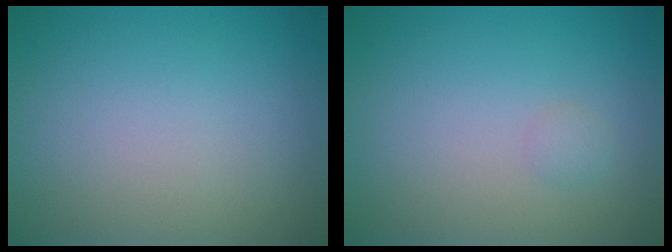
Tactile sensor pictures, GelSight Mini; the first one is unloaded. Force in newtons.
{"total": 0.7, "press": 0.7, "slide": 0.0}